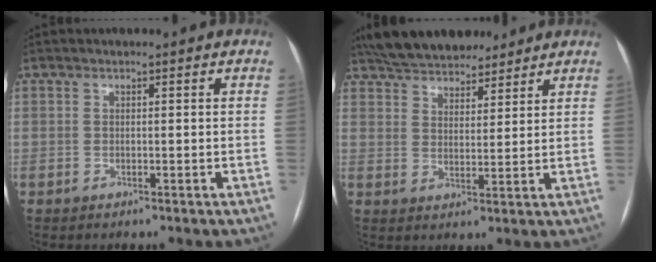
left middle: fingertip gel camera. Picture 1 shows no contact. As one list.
[{"total": 13.4, "force": [11.6, 4.5, 4.9], "torque": [-0.081, 0.026, 0.186]}]